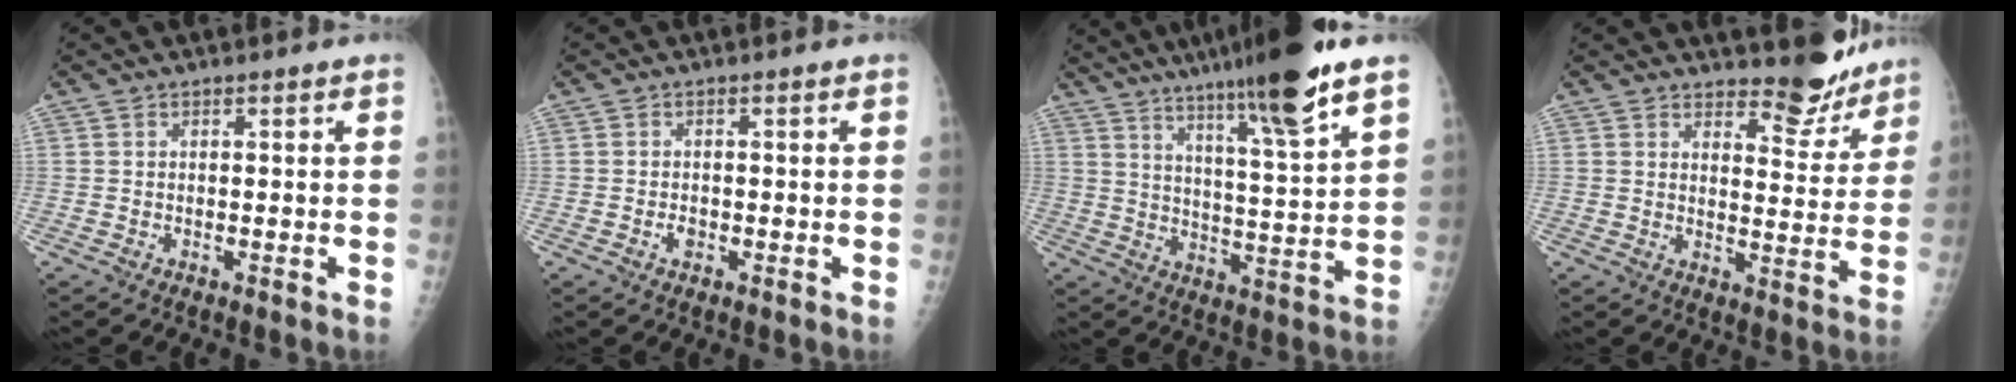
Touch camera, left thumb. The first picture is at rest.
{"total": 1.3, "force": [-0.4, 0.9, 0.9], "torque": [-0.013, 0.001, -0.005]}
{"total": 16.7, "force": [11.4, 0.2, 12.1], "torque": [-0.186, -0.047, 0.177]}
{"total": 8.6, "force": [7.7, 3.0, 2.3], "torque": [0.000, -0.072, 0.102]}